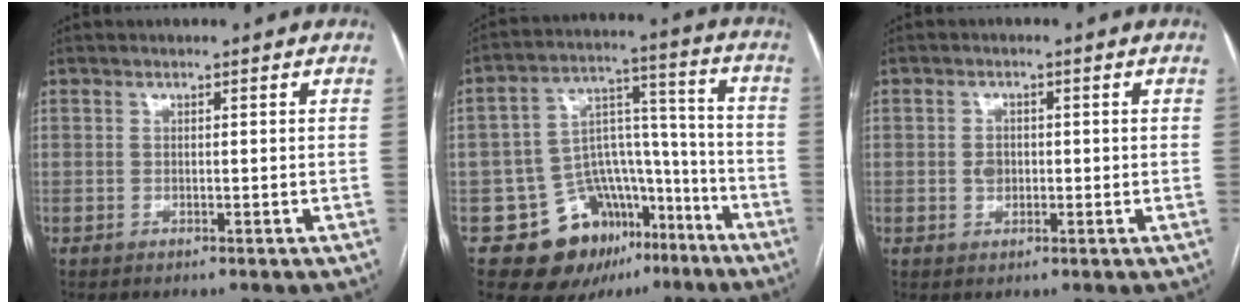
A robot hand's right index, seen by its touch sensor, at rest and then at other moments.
{"total": 15.5, "force": [-8.7, 10.9, 6.7], "torque": [-0.084, 0.075, -0.122]}
{"total": 2.3, "force": [0.0, 1.9, 1.3], "torque": [-0.022, 0.005, 0.002]}